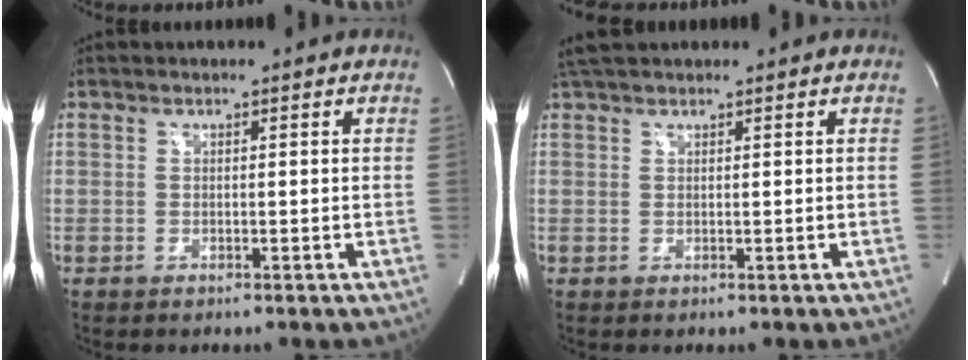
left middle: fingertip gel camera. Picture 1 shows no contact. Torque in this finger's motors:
{"motor_torque": [0.37, -0.24, -0.03, 0.05]}